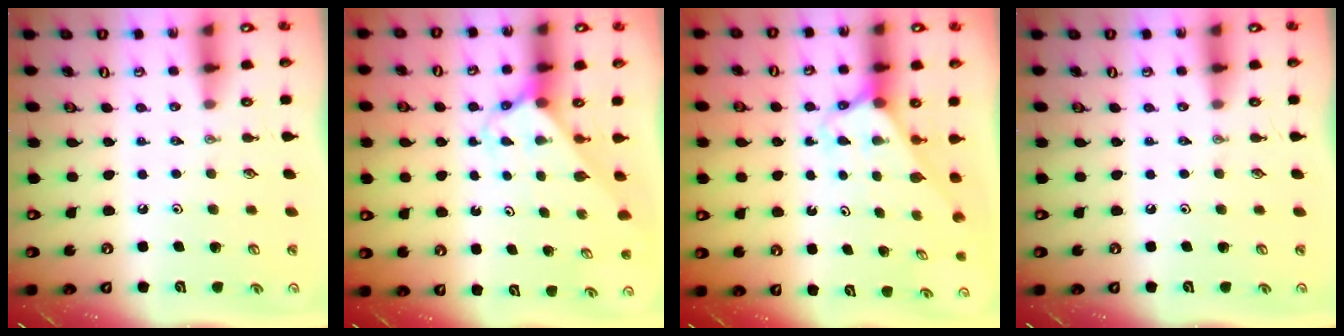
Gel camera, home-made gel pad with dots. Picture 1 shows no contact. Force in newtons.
{"total": 2.4, "press": 2.4, "slide": 0.2}
{"total": 2.6, "press": 2.6, "slide": 0.2}
{"total": 0.0}